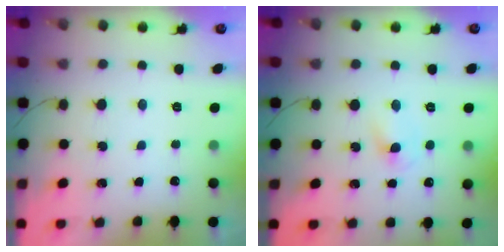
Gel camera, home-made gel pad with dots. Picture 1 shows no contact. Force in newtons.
{"total": 2.6, "press": 2.4, "slide": 1.1}